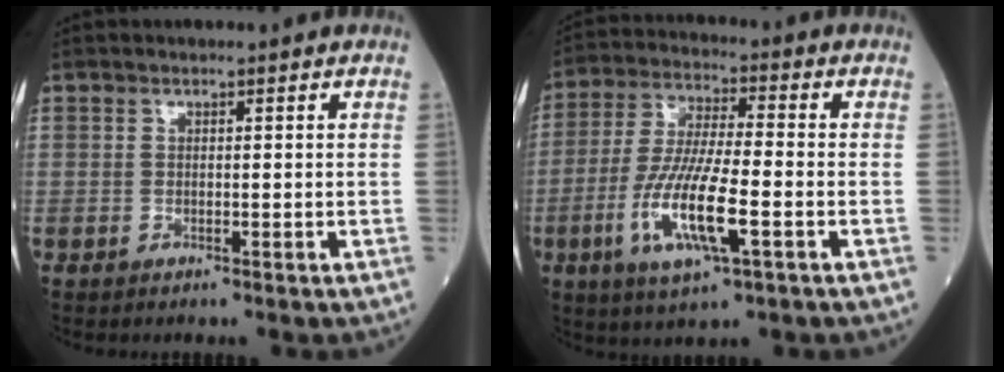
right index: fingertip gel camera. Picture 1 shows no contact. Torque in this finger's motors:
{"motor_torque": [1.34, -0.80, 0.82, 0.21]}